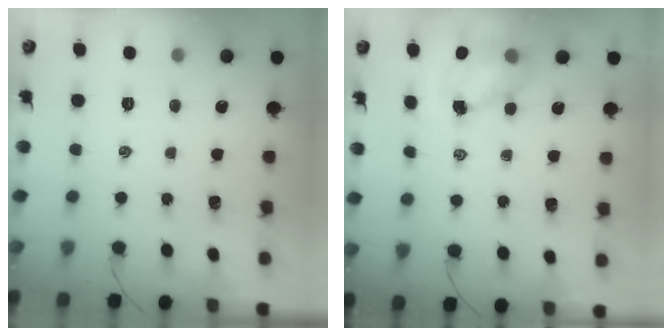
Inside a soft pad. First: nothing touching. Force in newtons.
{"total": 5.6, "press": 5.6, "slide": 0.5}